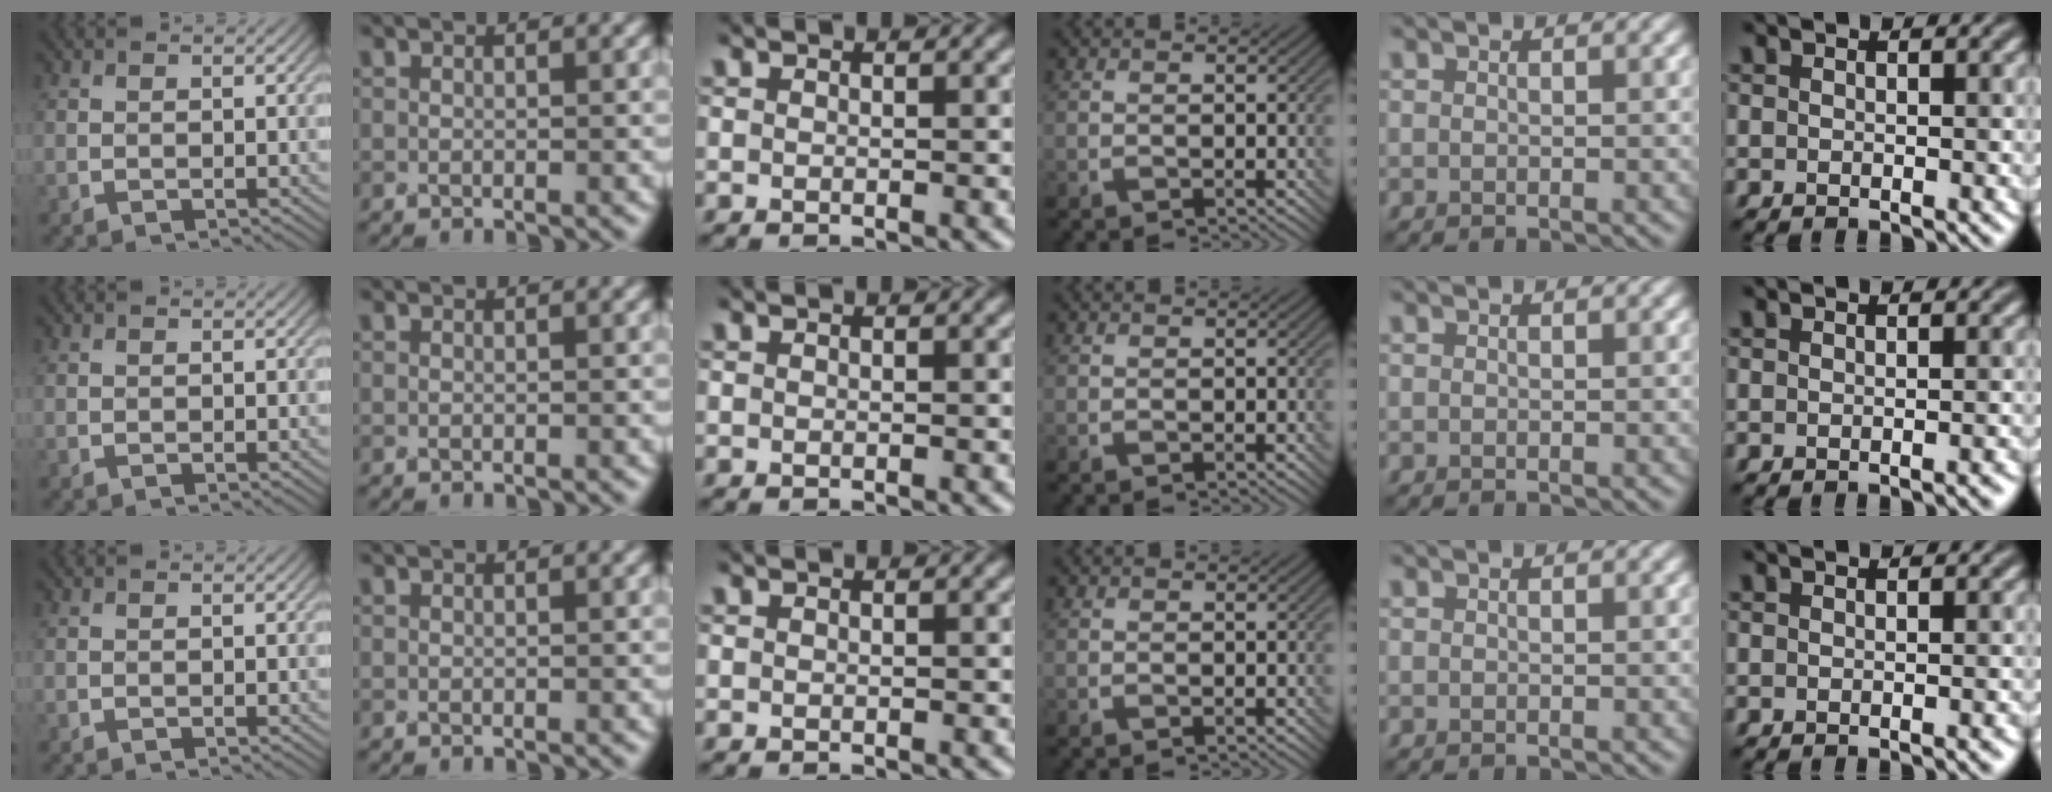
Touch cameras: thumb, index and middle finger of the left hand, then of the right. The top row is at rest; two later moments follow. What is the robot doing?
{"motion": "screw", "object": "bottle cap"}